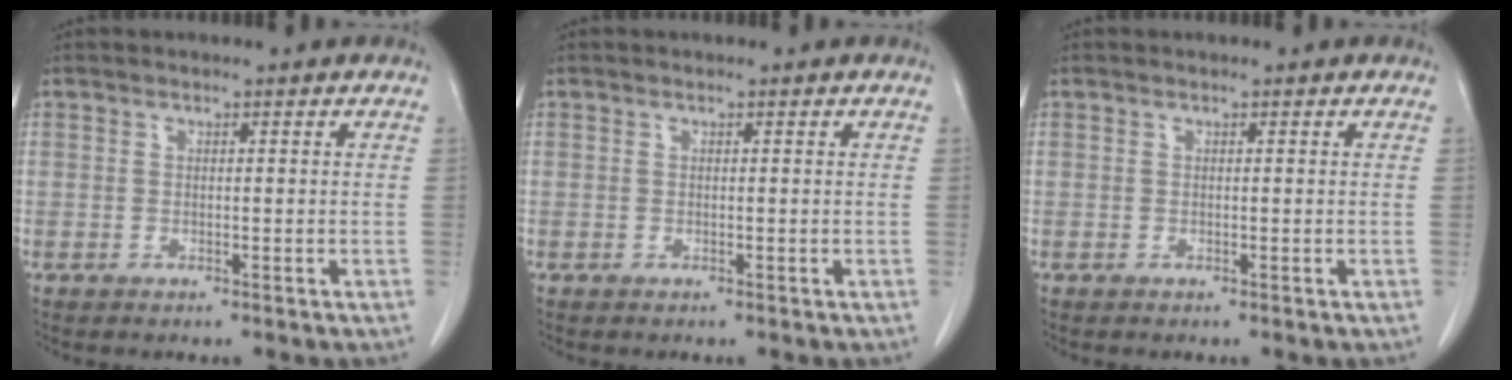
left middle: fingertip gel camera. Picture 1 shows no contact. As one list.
[{"total": 0.0}, {"total": 0.0}]